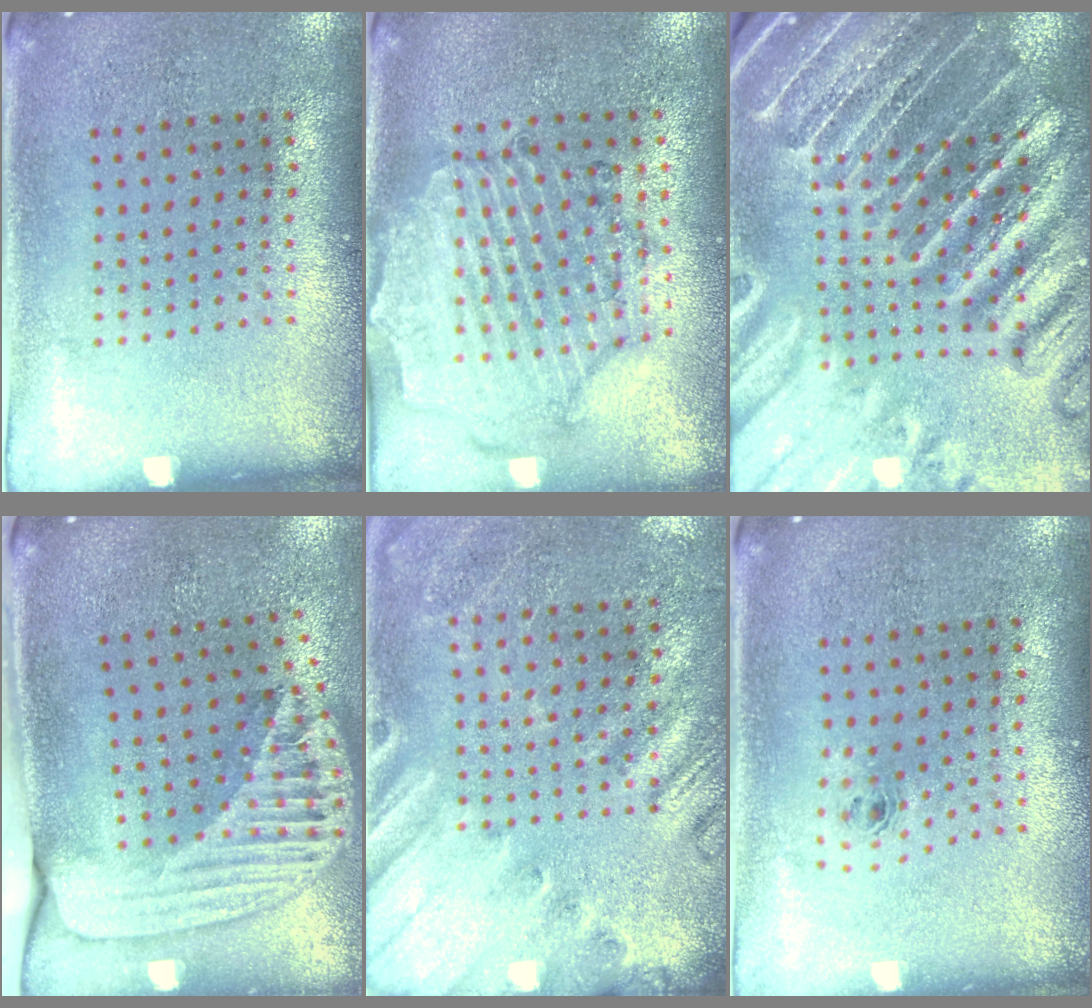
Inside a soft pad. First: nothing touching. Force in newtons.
{"total": 1.6, "press": 1.6, "slide": 0.3}
{"total": 4.3, "press": 4.0, "slide": 1.3}
{"total": 2.6, "press": 1.8, "slide": 1.8}
{"total": 2.4, "press": 2.0, "slide": 1.3}
{"total": 0.6, "press": 0.2, "slide": 0.6}